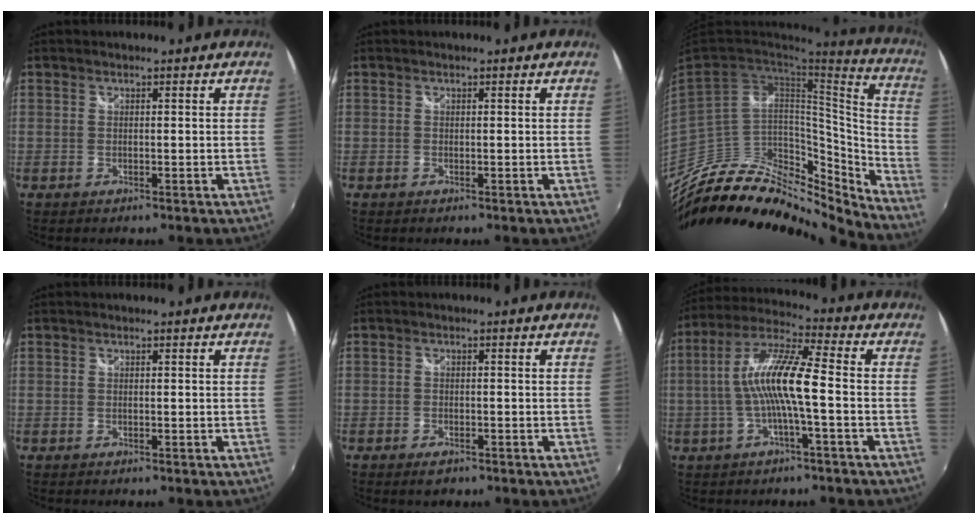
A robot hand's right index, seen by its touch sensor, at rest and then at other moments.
{"total": 0.0}
{"total": 23.3, "force": [-18.8, 9.8, 9.6], "torque": [-0.172, 0.035, -0.298]}
{"total": 0.0}
{"total": 2.4, "force": [-1.7, 1.2, 1.2], "torque": [-0.028, -0.005, -0.029]}
{"total": 11.6, "force": [-1.5, 1.2, 11.4], "torque": [-0.223, 0.014, -0.029]}